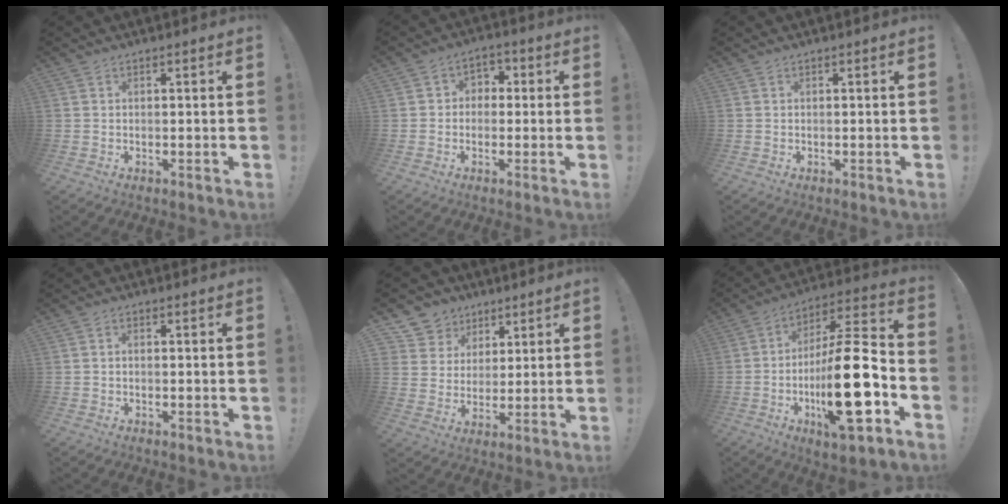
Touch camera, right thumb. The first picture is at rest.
{"total": 4.4, "force": [-1.2, 4.0, 1.4], "torque": [-0.023, 0.022, -0.020]}
{"total": 0.0}
{"total": 0.8, "force": [-0.5, 0.4, 0.5], "torque": [-0.016, 0.005, -0.008]}
{"total": 8.7, "force": [4.4, 7.4, 1.1], "torque": [-0.019, -0.036, 0.092]}
{"total": 24.6, "force": [-6.7, 7.3, 22.5], "torque": [-0.378, 0.034, -0.107]}